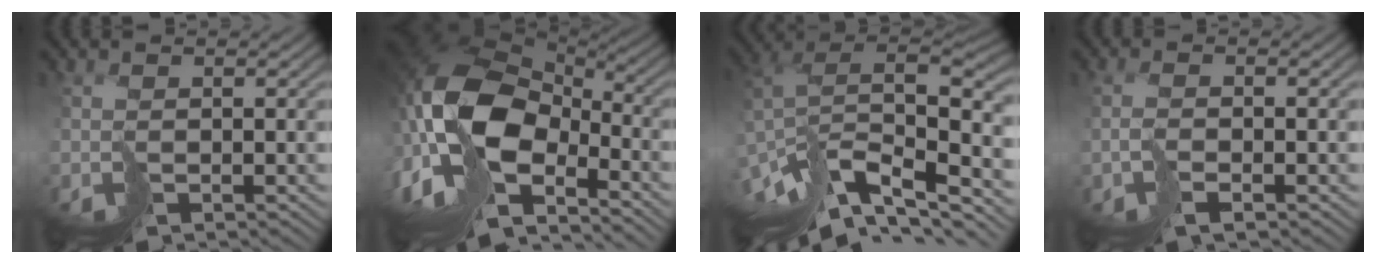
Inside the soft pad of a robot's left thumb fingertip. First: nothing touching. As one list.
[{"total": 17.3, "force": [-2.1, 10.6, 13.6], "torque": [-0.324, -0.013, -0.035]}, {"total": 14.5, "force": [-6.2, 7.3, 10.9], "torque": [-0.273, -0.019, -0.089]}, {"total": 1.8, "force": [-0.6, 0.0, 1.7], "torque": [-0.040, 0.002, -0.012]}]